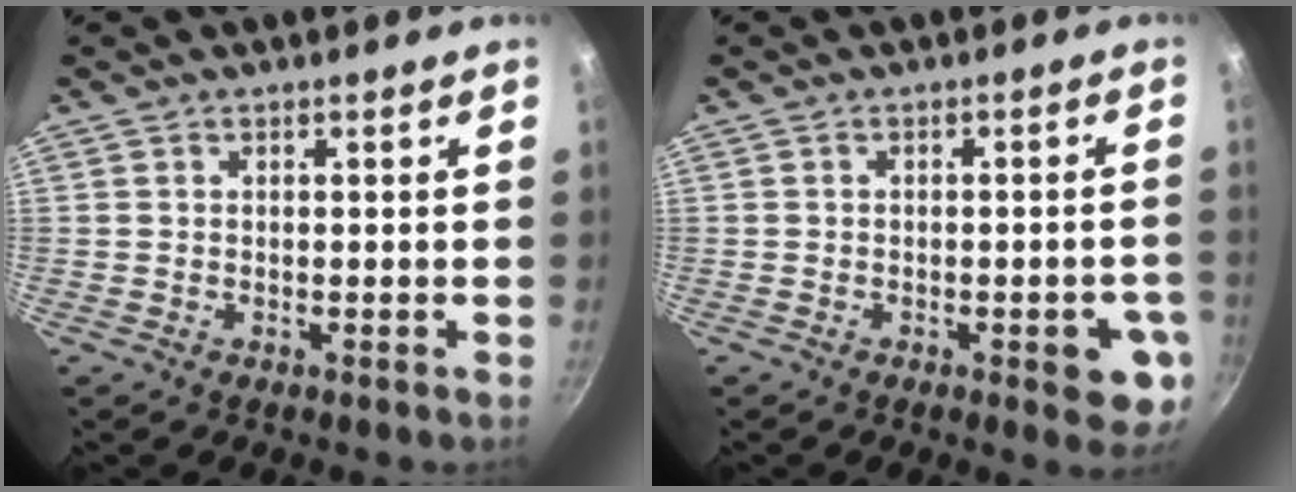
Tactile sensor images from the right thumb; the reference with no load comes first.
{"total": 7.1, "force": [-2.3, 2.7, 6.2], "torque": [-0.057, 0.004, -0.026]}